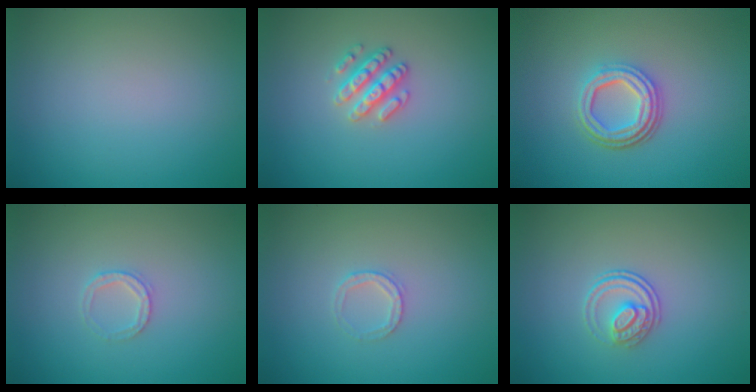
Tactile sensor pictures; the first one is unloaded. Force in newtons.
{"total": 2.5, "press": 2.5, "slide": 0.4}
{"total": 4.2, "press": 3.2, "slide": 2.7}
{"total": 1.4, "press": 1.3, "slide": 0.2}
{"total": 1.4, "press": 1.3, "slide": 0.2}
{"total": 2.3, "press": 1.7, "slide": 1.5}